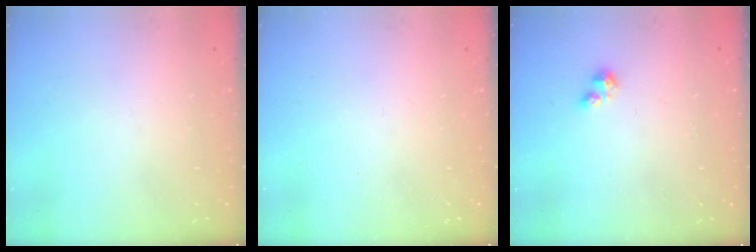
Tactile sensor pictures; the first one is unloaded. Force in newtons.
{"total": 0.0}
{"total": 2.1, "press": 2.1, "slide": 0.3}